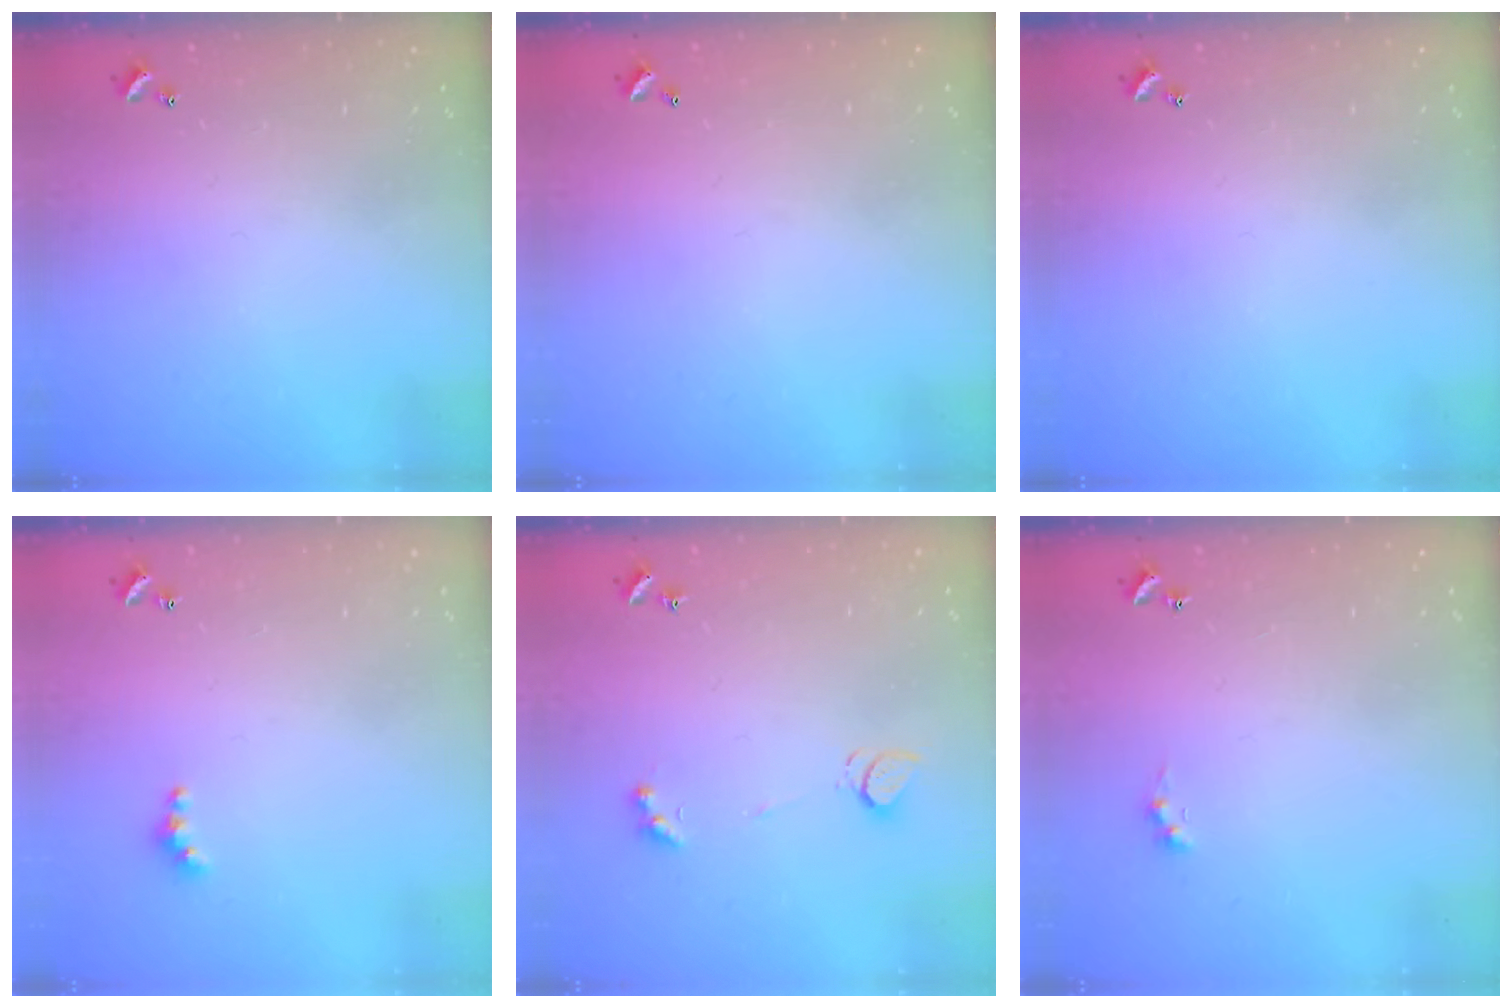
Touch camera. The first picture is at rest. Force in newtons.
{"total": 2.8, "press": 2.8, "slide": 0.1}
{"total": 0.0}
{"total": 2.8, "press": 2.8, "slide": 0.5}
{"total": 2.4, "press": 2.3, "slide": 0.6}
{"total": 0.8, "press": 0.7, "slide": 0.4}